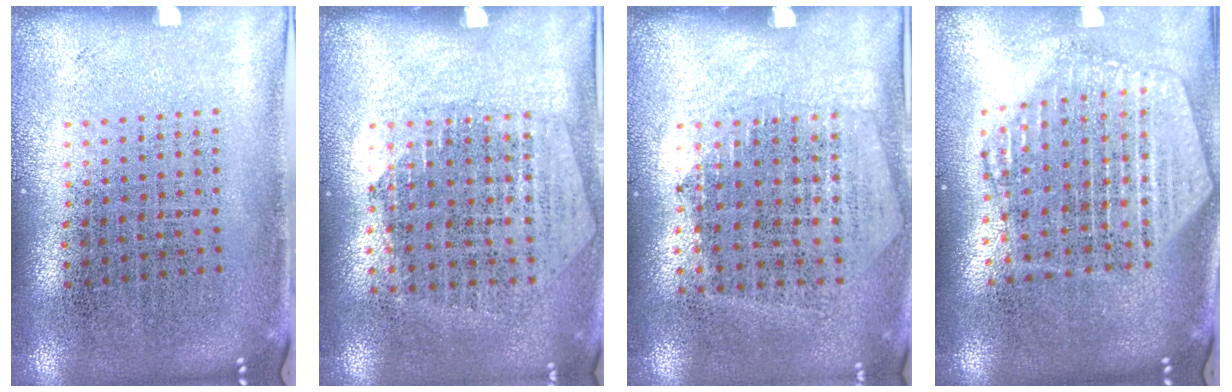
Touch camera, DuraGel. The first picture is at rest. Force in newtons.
{"total": 1.3, "press": 1.1, "slide": 0.5}
{"total": 1.2, "press": 1.1, "slide": 0.5}
{"total": 2.3, "press": 2.1, "slide": 1.1}